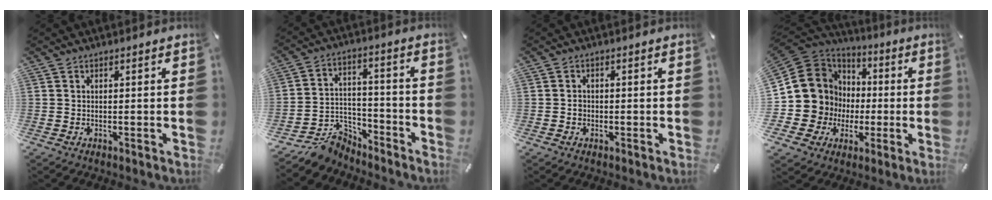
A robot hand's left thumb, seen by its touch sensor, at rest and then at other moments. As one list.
[{"total": 9.8, "force": [-8.1, 5.0, 2.5], "torque": [-0.042, 0.038, -0.152]}, {"total": 1.4, "force": [-0.4, 1.2, 0.6], "torque": [-0.012, 0.005, -0.009]}, {"total": 14.9, "force": [-0.3, 14.6, 2.9], "torque": [-0.072, -0.012, 0.026]}]